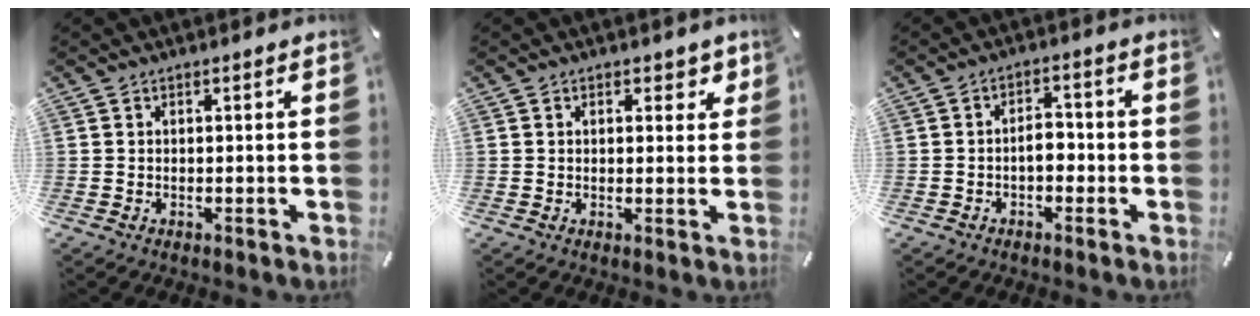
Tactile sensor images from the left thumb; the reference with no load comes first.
{"total": 2.8, "force": [1.1, 1.8, 1.8], "torque": [-0.007, -0.006, 0.010]}
{"total": 4.6, "force": [-1.2, 2.6, 3.5], "torque": [-0.062, 0.014, -0.024]}